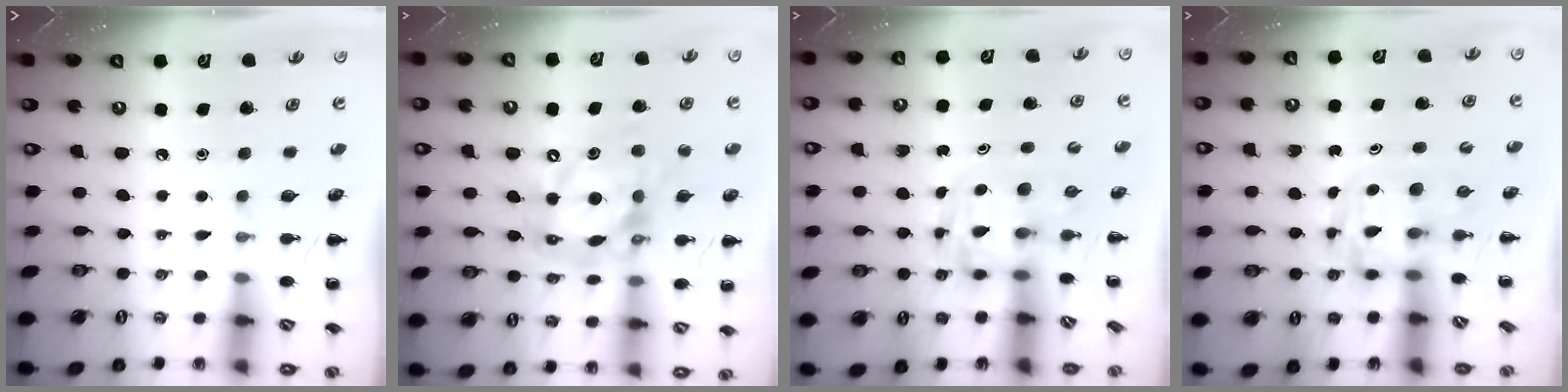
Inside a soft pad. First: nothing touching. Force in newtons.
{"total": 16.2, "press": 15.6, "slide": 4.3}
{"total": 3.5, "press": 3.5, "slide": 0.6}
{"total": 3.7, "press": 3.6, "slide": 0.6}